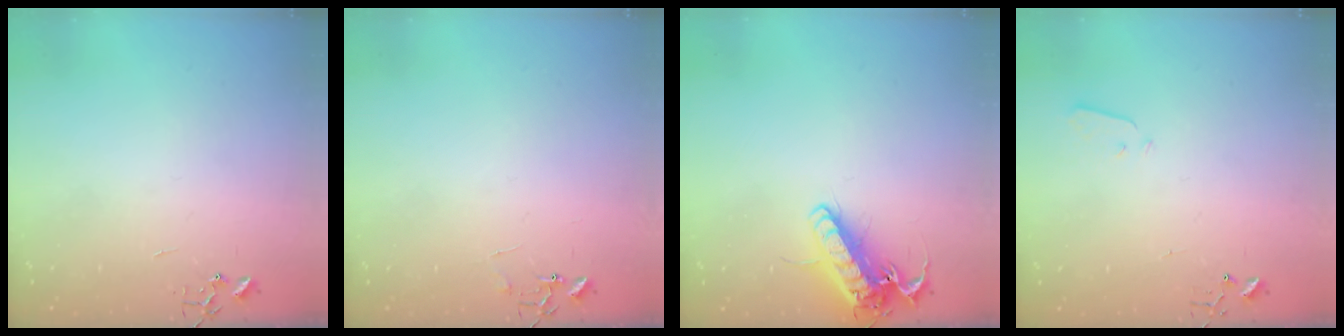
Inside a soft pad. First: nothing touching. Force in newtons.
{"total": 5.5, "press": 5.4, "slide": 0.4}
{"total": 16.2, "press": 16.0, "slide": 2.5}
{"total": 2.2, "press": 2.1, "slide": 0.3}